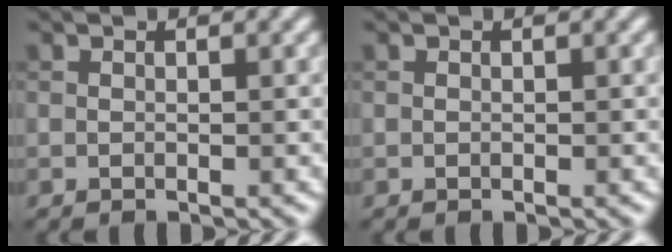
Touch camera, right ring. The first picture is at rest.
{"total": 0.0}